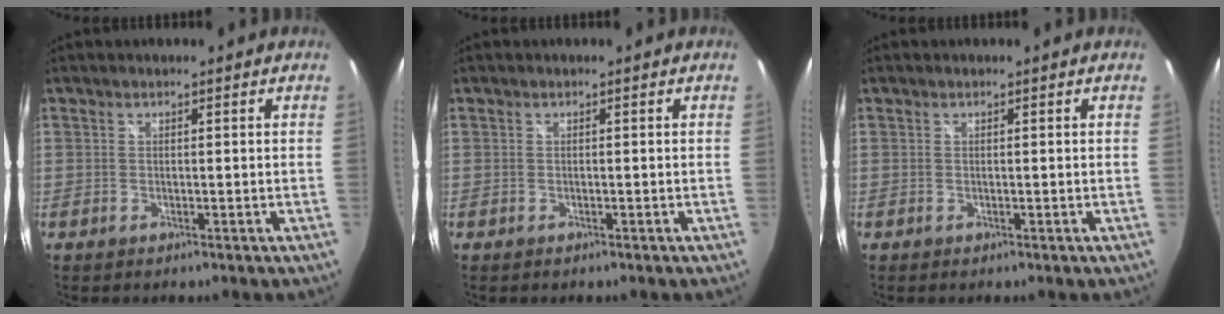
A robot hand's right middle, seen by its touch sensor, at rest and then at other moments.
{"total": 0.0}
{"total": 0.0}